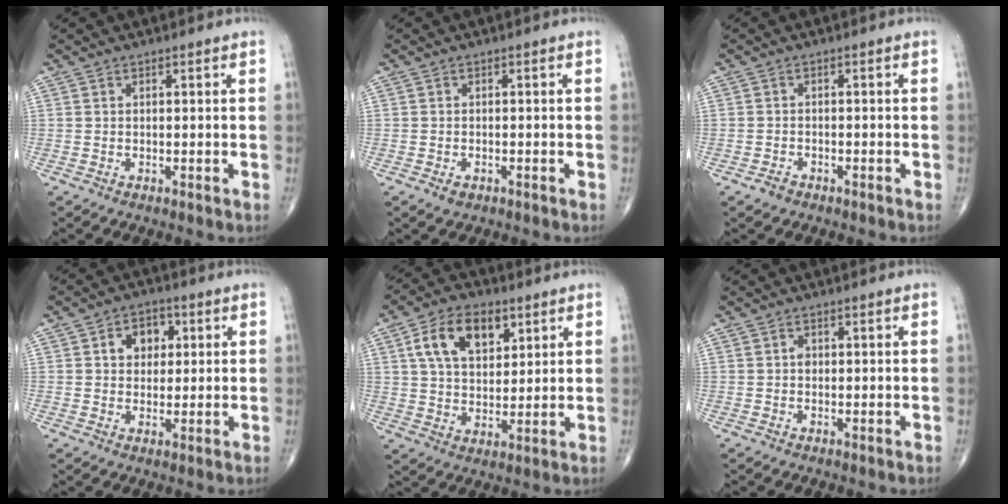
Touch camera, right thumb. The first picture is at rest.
{"total": 1.5, "force": [-0.8, 0.9, 0.8], "torque": [-0.014, 0.004, -0.010]}
{"total": 1.6, "force": [-1.2, 0.9, 0.5], "torque": [-0.013, 0.006, -0.020]}
{"total": 6.3, "force": [1.7, 4.8, 3.7], "torque": [-0.021, 0.002, 0.022]}
{"total": 12.3, "force": [5.1, 7.3, 8.5], "torque": [-0.126, -0.010, 0.092]}
{"total": 1.0, "force": [0.1, 0.8, 0.6], "torque": [-0.006, 0.002, 0.000]}